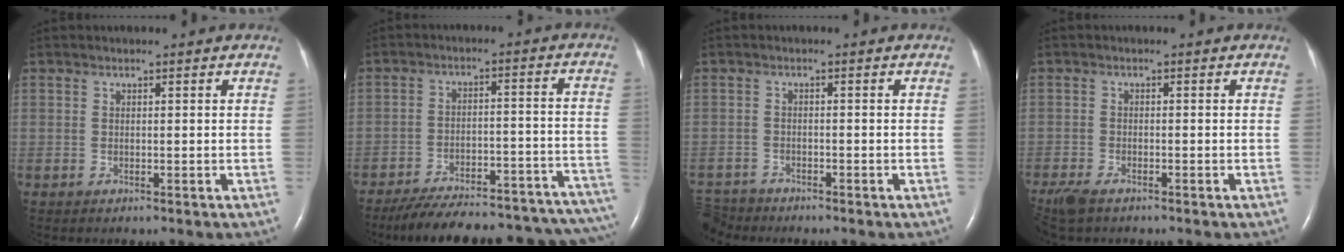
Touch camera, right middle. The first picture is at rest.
{"total": 28.7, "force": [-25.1, 5.8, 12.6], "torque": [-0.143, 0.000, -0.326]}
{"total": 4.8, "force": [-4.5, 1.5, 0.2], "torque": [-0.004, -0.014, -0.087]}
{"total": 6.3, "force": [-4.8, 2.3, 3.5], "torque": [-0.073, -0.016, -0.084]}